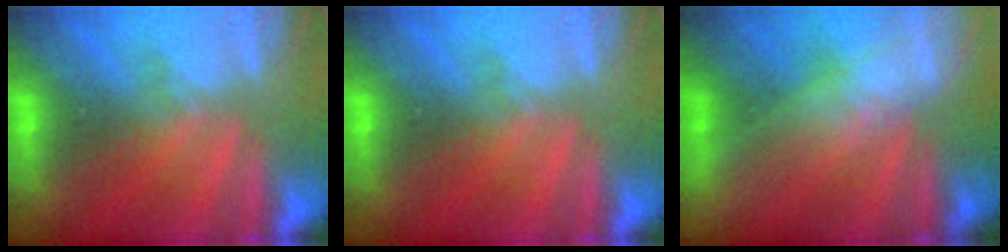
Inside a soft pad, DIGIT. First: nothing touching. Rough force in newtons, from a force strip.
{"total": 0.0}
{"total": 2.9}